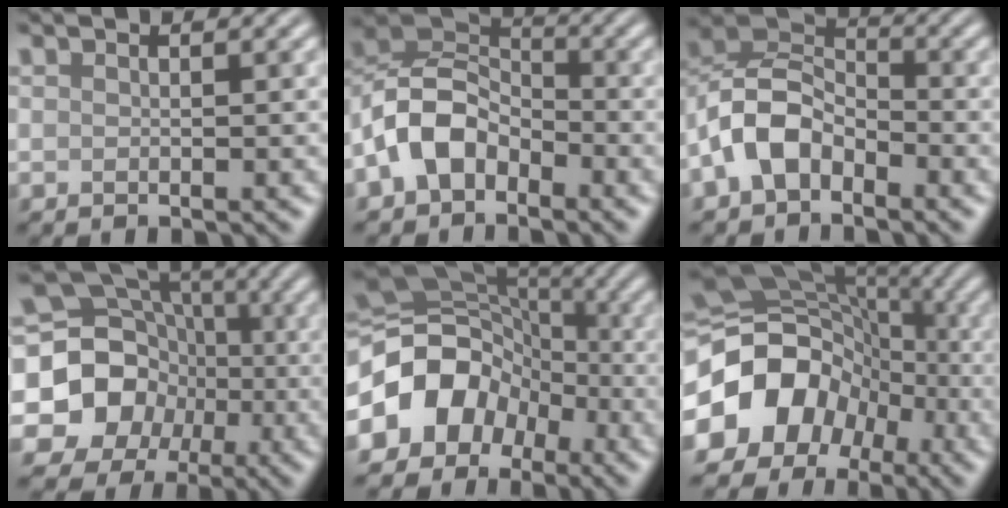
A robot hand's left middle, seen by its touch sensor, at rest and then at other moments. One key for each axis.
{"total": 6.9, "fx": -3.0, "fy": 4.5, "fz": 4.2, "tx": -0.086, "ty": 0.012, "tz": -0.076}
{"total": 6.2, "fx": -2.9, "fy": 3.9, "fz": 3.8, "tx": -0.080, "ty": 0.013, "tz": -0.070}
{"total": 16.6, "fx": -1.5, "fy": 15.4, "fz": 6.0, "tx": -0.147, "ty": 0.017, "tz": -0.059}
{"total": 10.1, "fx": -3.3, "fy": 8.1, "fz": 5.0, "tx": -0.103, "ty": 0.000, "tz": -0.076}
{"total": 11.5, "fx": -3.2, "fy": 9.4, "fz": 5.8, "tx": -0.112, "ty": -0.002, "tz": -0.067}